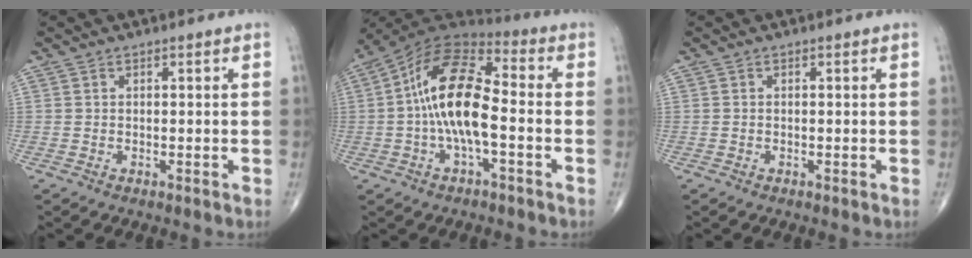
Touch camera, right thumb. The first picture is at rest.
{"total": 15.5, "force": [-1.5, 6.4, 14.1], "torque": [-0.263, 0.043, -0.039]}
{"total": 0.0}